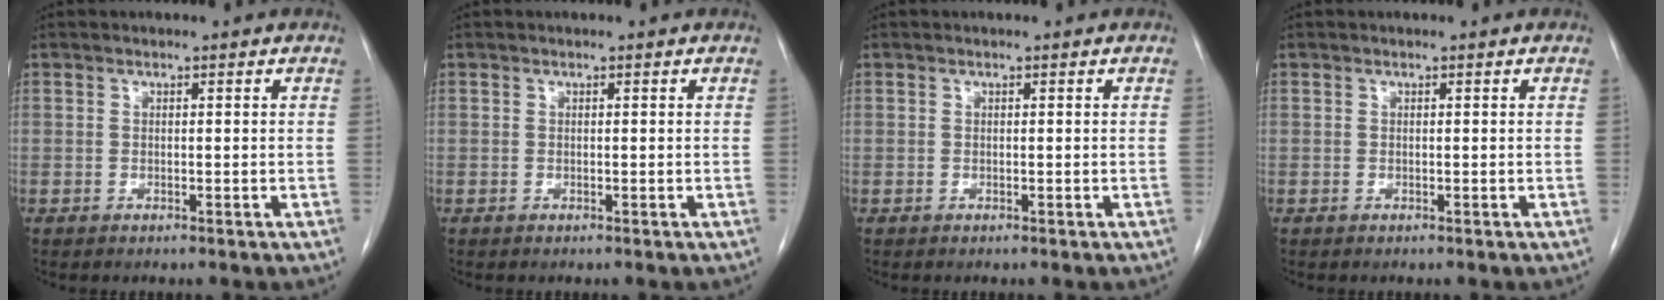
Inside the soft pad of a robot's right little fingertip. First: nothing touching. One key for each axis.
{"total": 0.0}
{"total": 0.0}
{"total": 0.0}